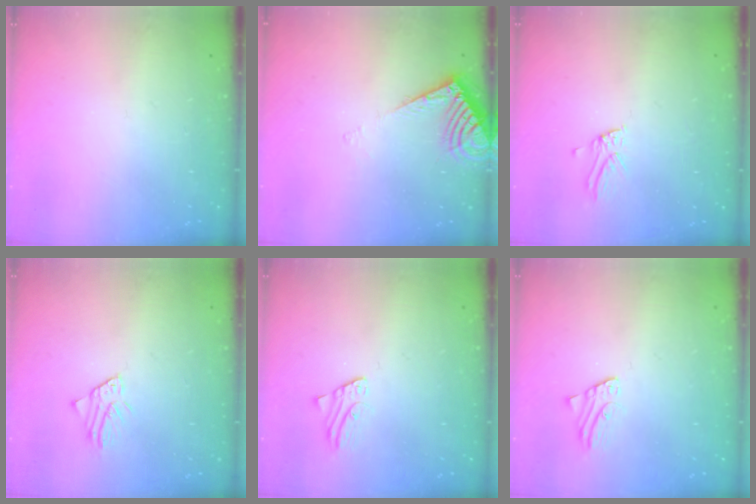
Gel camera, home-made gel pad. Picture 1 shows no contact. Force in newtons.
{"total": 7.1, "press": 7.1, "slide": 0.5}
{"total": 2.1, "press": 2.1, "slide": 0.1}
{"total": 1.5, "press": 1.5, "slide": 0.1}
{"total": 1.9, "press": 1.9, "slide": 0.1}
{"total": 1.9, "press": 1.9, "slide": 0.1}